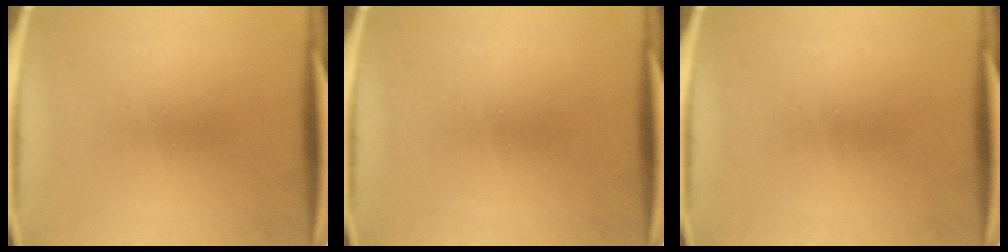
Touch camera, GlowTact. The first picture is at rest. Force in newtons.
{"total": 0.0}
{"total": 0.0}